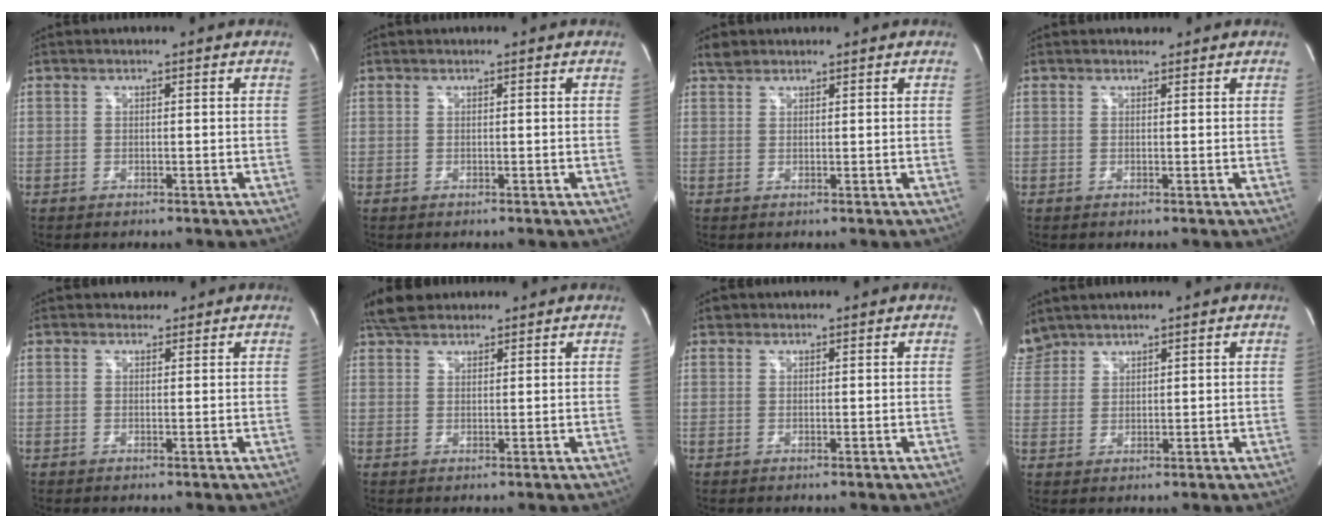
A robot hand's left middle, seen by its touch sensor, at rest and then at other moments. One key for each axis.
{"total": 0.0}
{"total": 1.9, "fx": 1.7, "fy": 0.8, "fz": 0.2, "tx": -0.011, "ty": 0.009, "tz": 0.031}
{"total": 0.9, "fx": 0.8, "fy": 0.3, "fz": -0.1, "tx": -0.007, "ty": 0.002, "tz": 0.011}
{"total": 1.3, "fx": 1.1, "fy": 0.7, "fz": -0.1, "tx": 0.001, "ty": 0.004, "tz": 0.014}
{"total": 5.4, "fx": 4.6, "fy": 2.2, "fz": 1.8, "tx": -0.036, "ty": 0.025, "tz": 0.085}
{"total": 0.9, "fx": 0.7, "fy": 0.5, "fz": 0.0, "tx": 0.000, "ty": 0.004, "tz": 0.009}
{"total": 4.1, "fx": 3.9, "fy": 1.4, "fz": -0.1, "tx": -0.003, "ty": 0.016, "tz": 0.085}